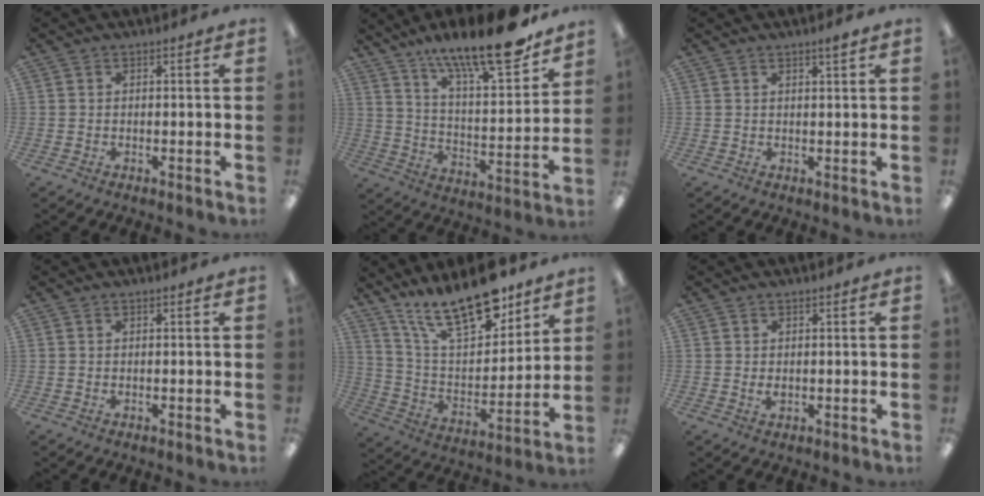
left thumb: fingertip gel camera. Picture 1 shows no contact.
{"total": 20.4, "force": [16.0, 4.2, 11.9], "torque": [-0.185, -0.111, 0.260]}
{"total": 1.7, "force": [1.0, 0.2, 1.3], "torque": [-0.026, 0.003, 0.017]}
{"total": 0.6, "force": [0.3, 0.0, 0.5], "torque": [-0.011, -0.001, 0.005]}
{"total": 20.5, "force": [15.4, 7.3, 11.5], "torque": [-0.208, -0.092, 0.270]}
{"total": 1.8, "force": [0.2, 0.9, 1.5], "torque": [-0.024, -0.001, 0.001]}